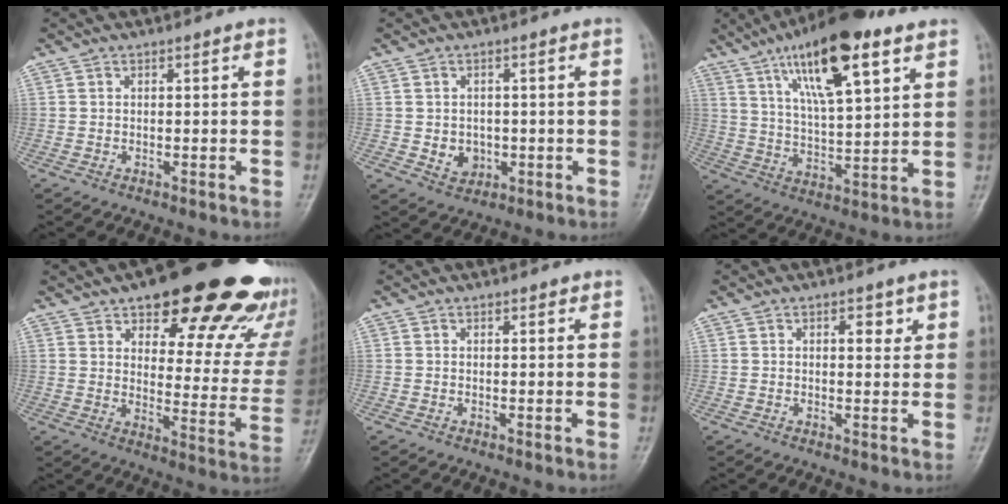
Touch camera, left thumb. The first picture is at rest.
{"total": 4.2, "force": [-0.6, 3.6, 2.0], "torque": [-0.015, 0.001, -0.001]}
{"total": 18.6, "force": [9.9, 5.6, 14.7], "torque": [-0.224, -0.028, 0.170]}
{"total": 28.3, "force": [18.7, 10.7, 18.3], "torque": [-0.198, -0.072, 0.242]}
{"total": 0.8, "force": [0.6, 0.5, 0.3], "torque": [0.004, -0.002, 0.003]}
{"total": 3.1, "force": [1.4, 1.7, 2.2], "torque": [-0.014, -0.004, 0.017]}